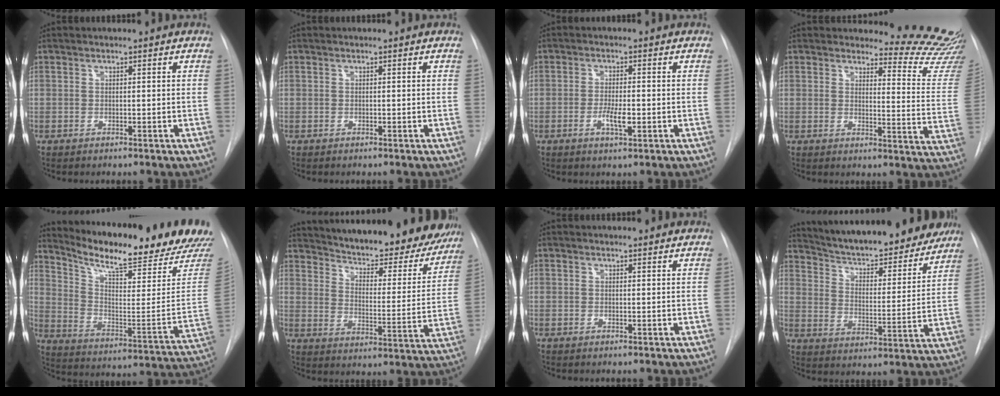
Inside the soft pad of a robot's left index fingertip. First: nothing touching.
{"total": 0.0}
{"total": 3.4, "force": [-1.0, 0.8, 3.1], "torque": [-0.059, -0.001, -0.015]}
{"total": 14.0, "force": [14.0, 0.0, 0.8], "torque": [0.014, -0.145, 0.131]}
{"total": 23.2, "force": [21.1, 0.6, 9.8], "torque": [-0.164, -0.096, 0.291]}
{"total": 27.6, "force": [24.7, 6.4, 10.5], "torque": [-0.168, -0.057, 0.312]}
{"total": 2.7, "force": [2.6, 0.5, 0.4], "torque": [-0.011, 0.015, 0.025]}
{"total": 23.9, "force": [21.5, 5.1, 9.1], "torque": [-0.147, -0.019, 0.295]}